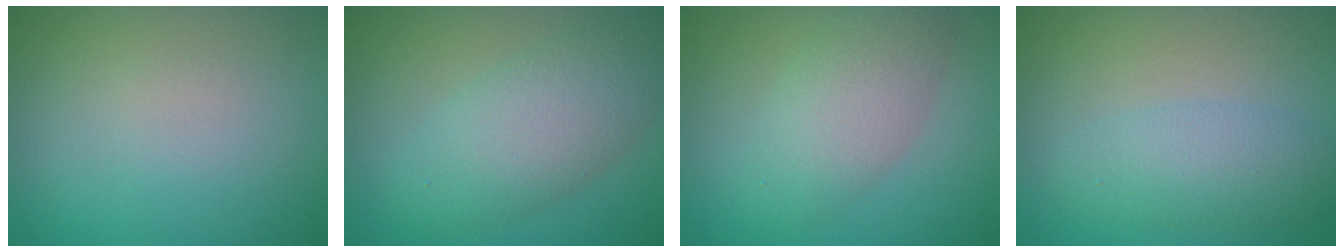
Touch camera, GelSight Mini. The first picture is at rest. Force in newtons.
{"total": 5.3, "press": 5.3, "slide": 0.3}
{"total": 4.2, "press": 4.2, "slide": 0.1}
{"total": 3.1, "press": 3.1, "slide": 0.2}